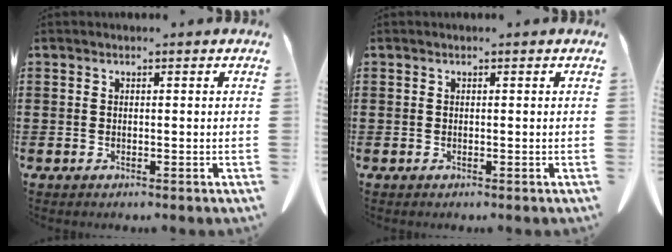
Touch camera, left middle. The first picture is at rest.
{"total": 0.0}